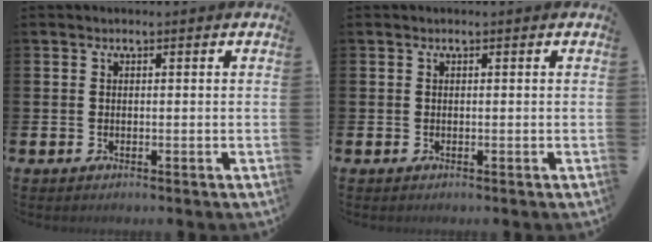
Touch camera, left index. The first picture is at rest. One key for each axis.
{"total": 0.0}